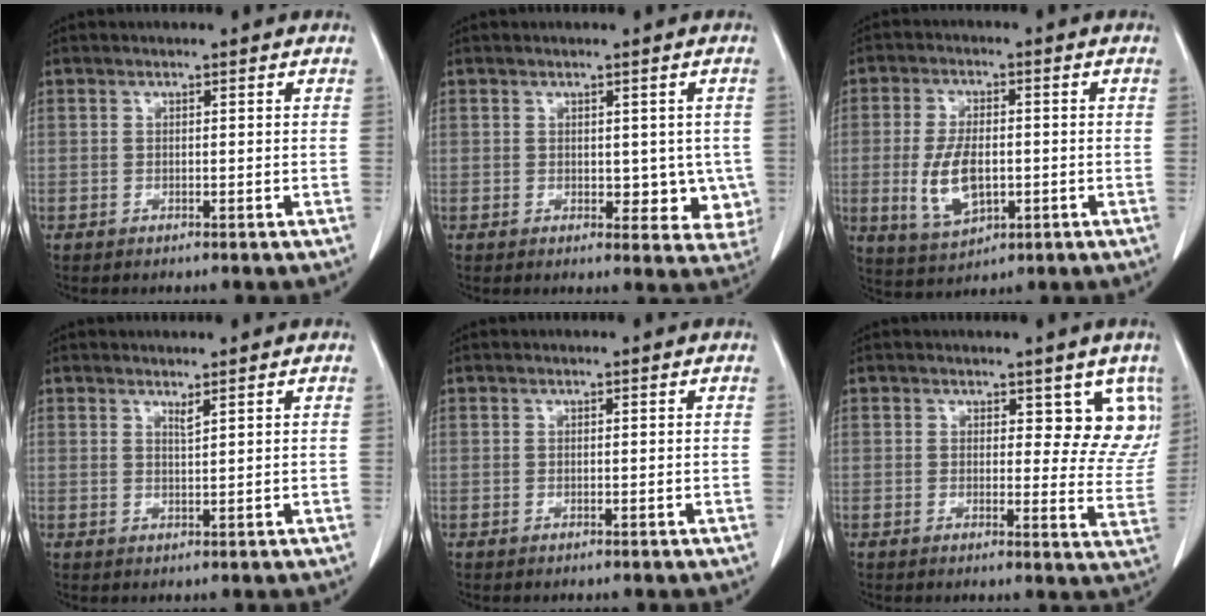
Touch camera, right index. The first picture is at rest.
{"total": 5.5, "force": [0.1, 3.5, 4.2], "torque": [-0.022, -0.004, 0.006]}
{"total": 8.2, "force": [-1.4, 3.9, 7.0], "torque": [-0.148, -0.002, -0.015]}
{"total": 1.0, "force": [0.8, -0.2, 0.6], "torque": [-0.013, -0.009, 0.016]}
{"total": 0.0}
{"total": 7.2, "force": [4.4, 3.9, 4.2], "torque": [-0.020, -0.017, 0.041]}